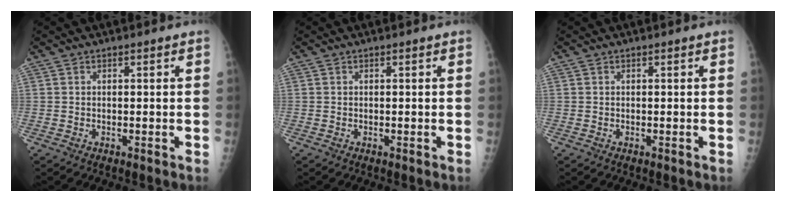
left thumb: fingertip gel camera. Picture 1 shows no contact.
{"total": 0.0}
{"total": 0.0}